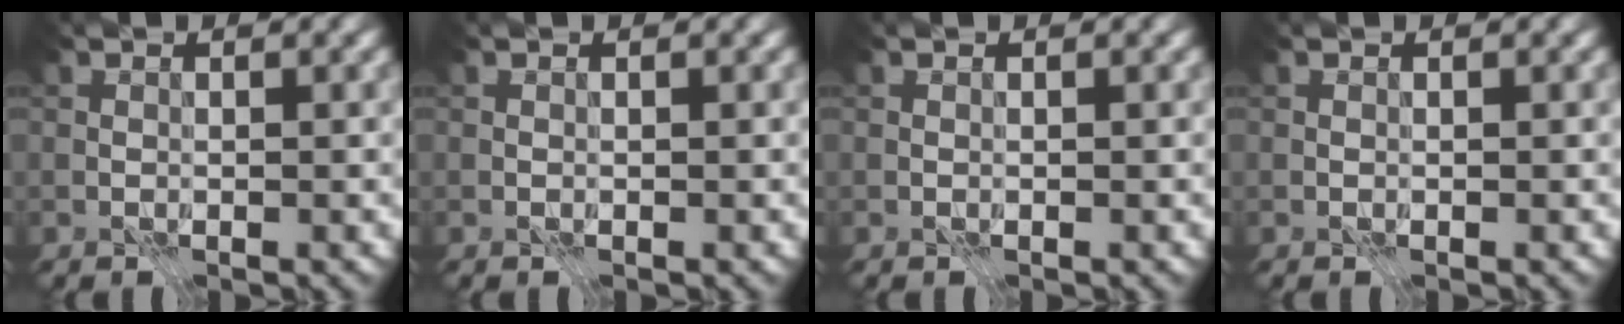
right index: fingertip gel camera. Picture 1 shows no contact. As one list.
[{"total": 0.0}, {"total": 0.0}, {"total": 0.0}]